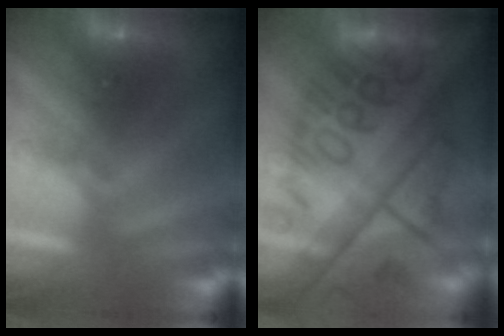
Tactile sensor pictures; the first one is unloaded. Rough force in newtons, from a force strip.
{"total": 9.7}